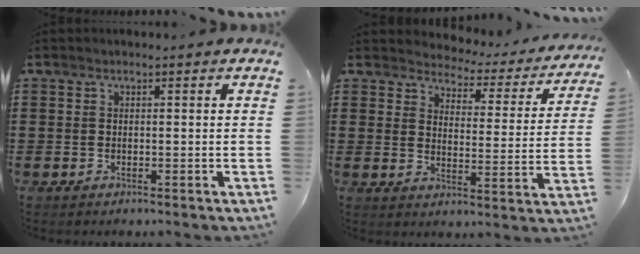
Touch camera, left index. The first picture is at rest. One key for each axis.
{"total": 2.6, "fx": 2.5, "fy": 0.6, "fz": 0.0, "tx": -0.023, "ty": -0.026, "tz": 0.034}